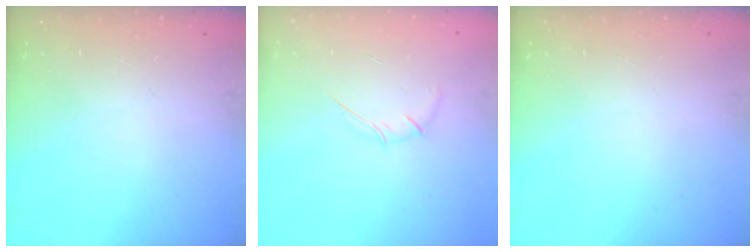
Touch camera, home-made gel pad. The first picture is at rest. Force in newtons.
{"total": 3.6, "press": 3.5, "slide": 0.9}
{"total": 0.0}